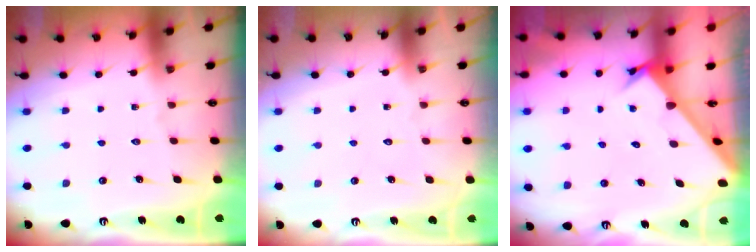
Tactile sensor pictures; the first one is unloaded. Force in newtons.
{"total": 1.8, "press": 1.7, "slide": 0.1}
{"total": 2.6, "press": 2.5, "slide": 0.3}